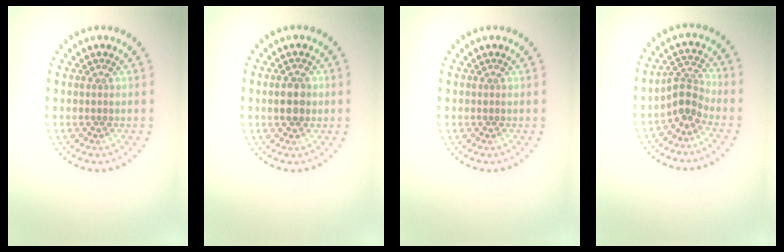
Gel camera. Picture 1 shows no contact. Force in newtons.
{"total": 2.6, "press": 2.6, "slide": 0.2}
{"total": 0.0}
{"total": 2.5, "press": 1.7, "slide": 1.8}